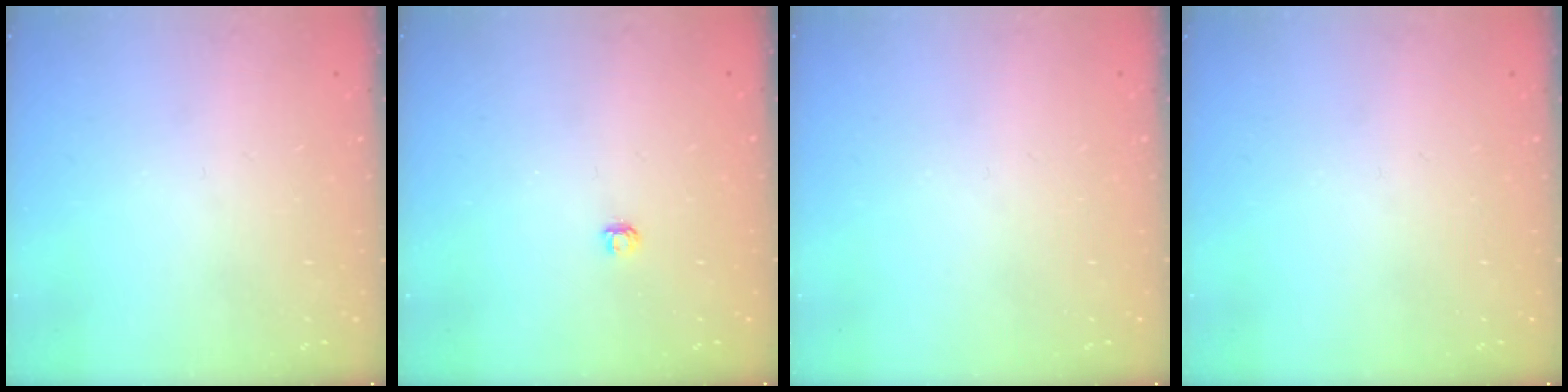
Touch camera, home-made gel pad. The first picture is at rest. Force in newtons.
{"total": 2.8, "press": 2.8, "slide": 0.3}
{"total": 0.0}
{"total": 0.0}